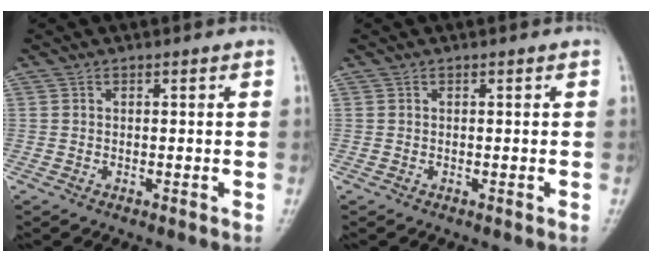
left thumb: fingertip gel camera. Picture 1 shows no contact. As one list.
[{"total": 0.0}]